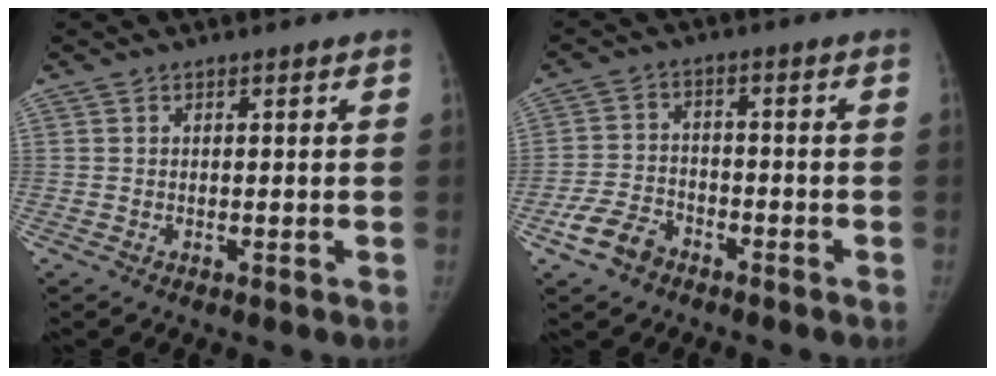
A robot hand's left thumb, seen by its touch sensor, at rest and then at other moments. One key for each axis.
{"total": 6.7, "fx": -4.1, "fy": 4.4, "fz": 2.9, "tx": -0.053, "ty": 0.023, "tz": -0.077}